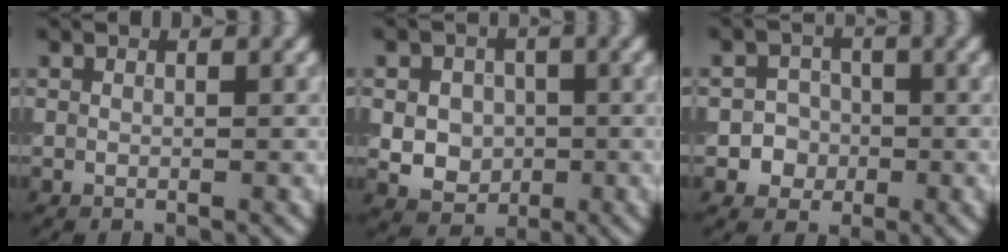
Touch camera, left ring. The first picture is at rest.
{"total": 4.4, "force": [-0.1, 3.8, 2.1], "torque": [-0.027, 0.005, -0.015]}
{"total": 2.9, "force": [-0.8, 2.7, 0.6], "torque": [0.019, 0.002, -0.028]}